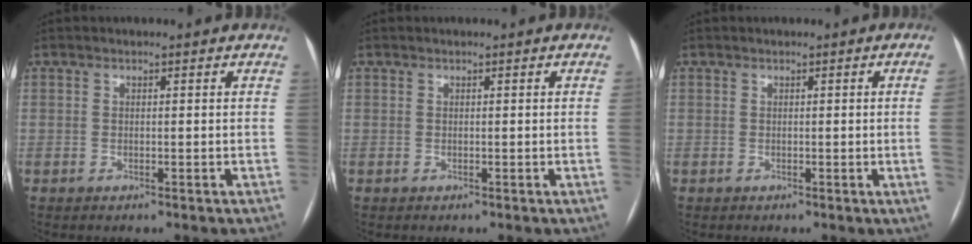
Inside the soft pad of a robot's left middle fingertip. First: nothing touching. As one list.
[{"total": 0.6, "force": [-0.1, -0.3, 0.5], "torque": [-0.002, 0.001, -0.003]}, {"total": 2.6, "force": [-0.2, -1.1, 2.4], "torque": [-0.031, -0.003, -0.001]}]